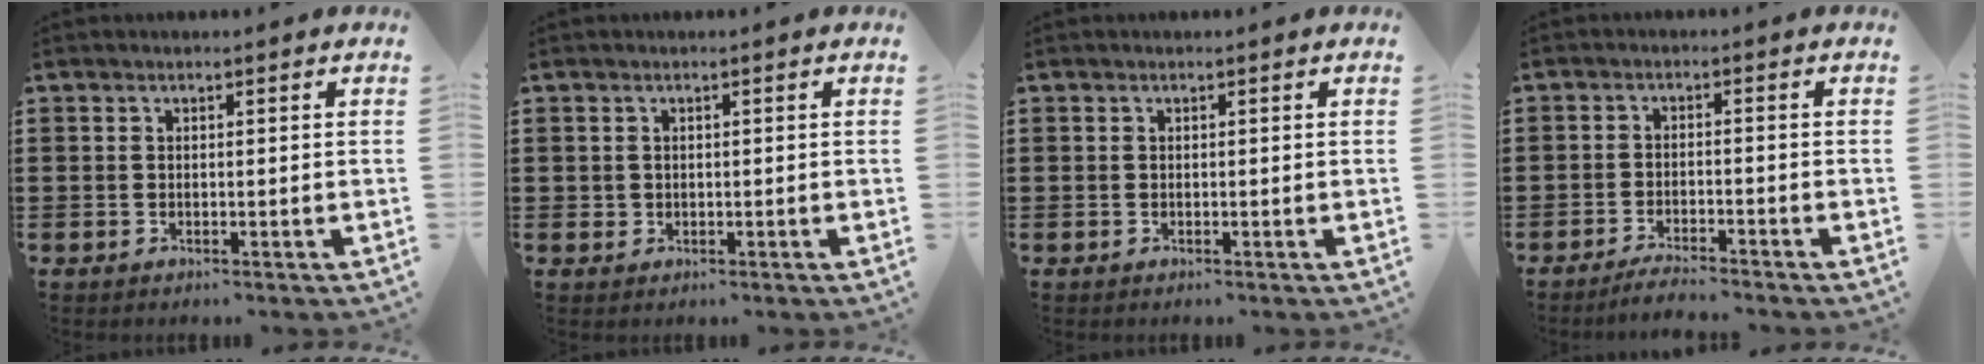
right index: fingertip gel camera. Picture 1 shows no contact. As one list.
[{"total": 0.8, "force": [0.1, 0.8, 0.0], "torque": [-0.002, 0.004, 0.002]}, {"total": 0.0}, {"total": 2.8, "force": [-2.7, -0.2, 0.7], "torque": [-0.015, 0.001, -0.053]}]